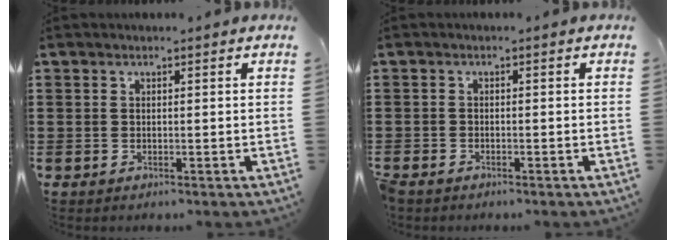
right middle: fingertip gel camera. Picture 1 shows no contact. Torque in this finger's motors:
{"motor_torque": [2.14, 0.00, 0.18, 0.19]}